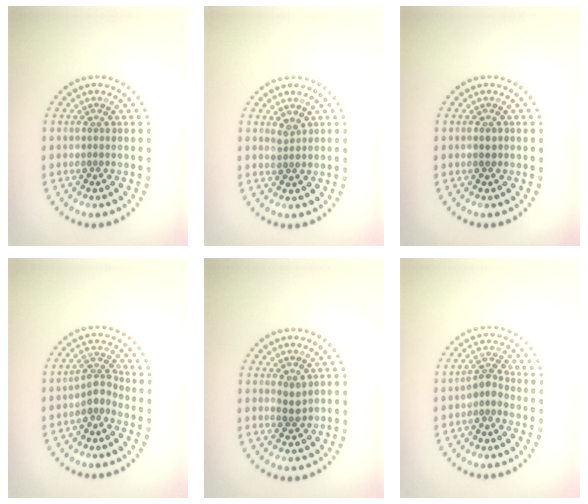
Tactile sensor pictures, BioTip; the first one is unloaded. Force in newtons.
{"total": 1.1, "press": 0.9, "slide": 0.7}
{"total": 0.8, "press": 0.8, "slide": 0.3}
{"total": 2.4, "press": 1.7, "slide": 1.7}
{"total": 1.5, "press": 1.4, "slide": 0.5}
{"total": 2.1, "press": 1.6, "slide": 1.3}